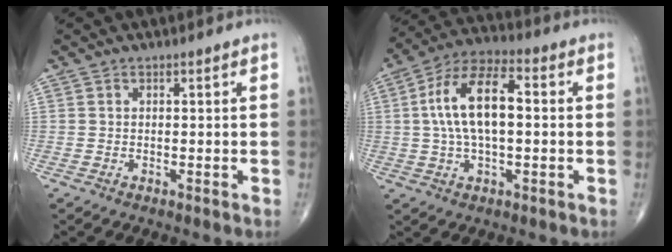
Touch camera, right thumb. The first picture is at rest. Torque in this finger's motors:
{"motor_torque": [1.05, 1.61, 0.55, -0.56, 0.31]}